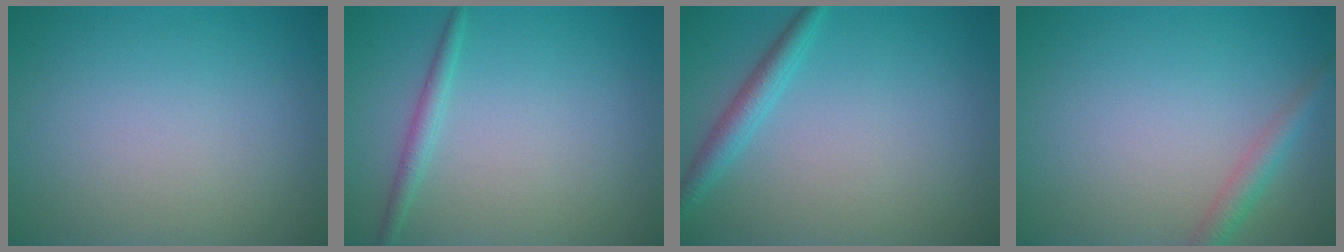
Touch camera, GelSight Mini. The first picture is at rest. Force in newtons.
{"total": 1.4, "press": 1.4, "slide": 0.1}
{"total": 2.2, "press": 2.2, "slide": 0.1}
{"total": 2.0, "press": 2.0, "slide": 0.0}